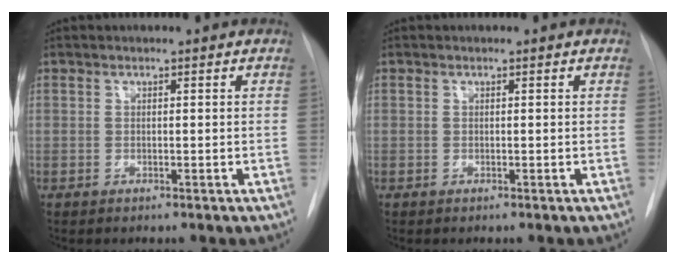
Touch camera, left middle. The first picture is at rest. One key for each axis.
{"total": 0.0}